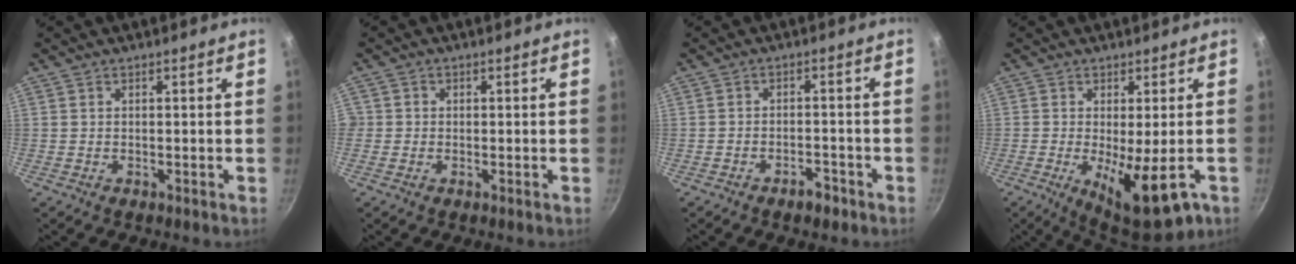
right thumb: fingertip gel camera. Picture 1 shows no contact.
{"total": 1.4, "force": [-0.1, 1.3, 0.3], "torque": [0.004, 0.003, -0.005]}
{"total": 3.5, "force": [-2.4, 1.7, 1.9], "torque": [-0.020, 0.025, -0.030]}
{"total": 11.5, "force": [-3.9, 3.2, 10.4], "torque": [-0.153, -0.017, -0.050]}